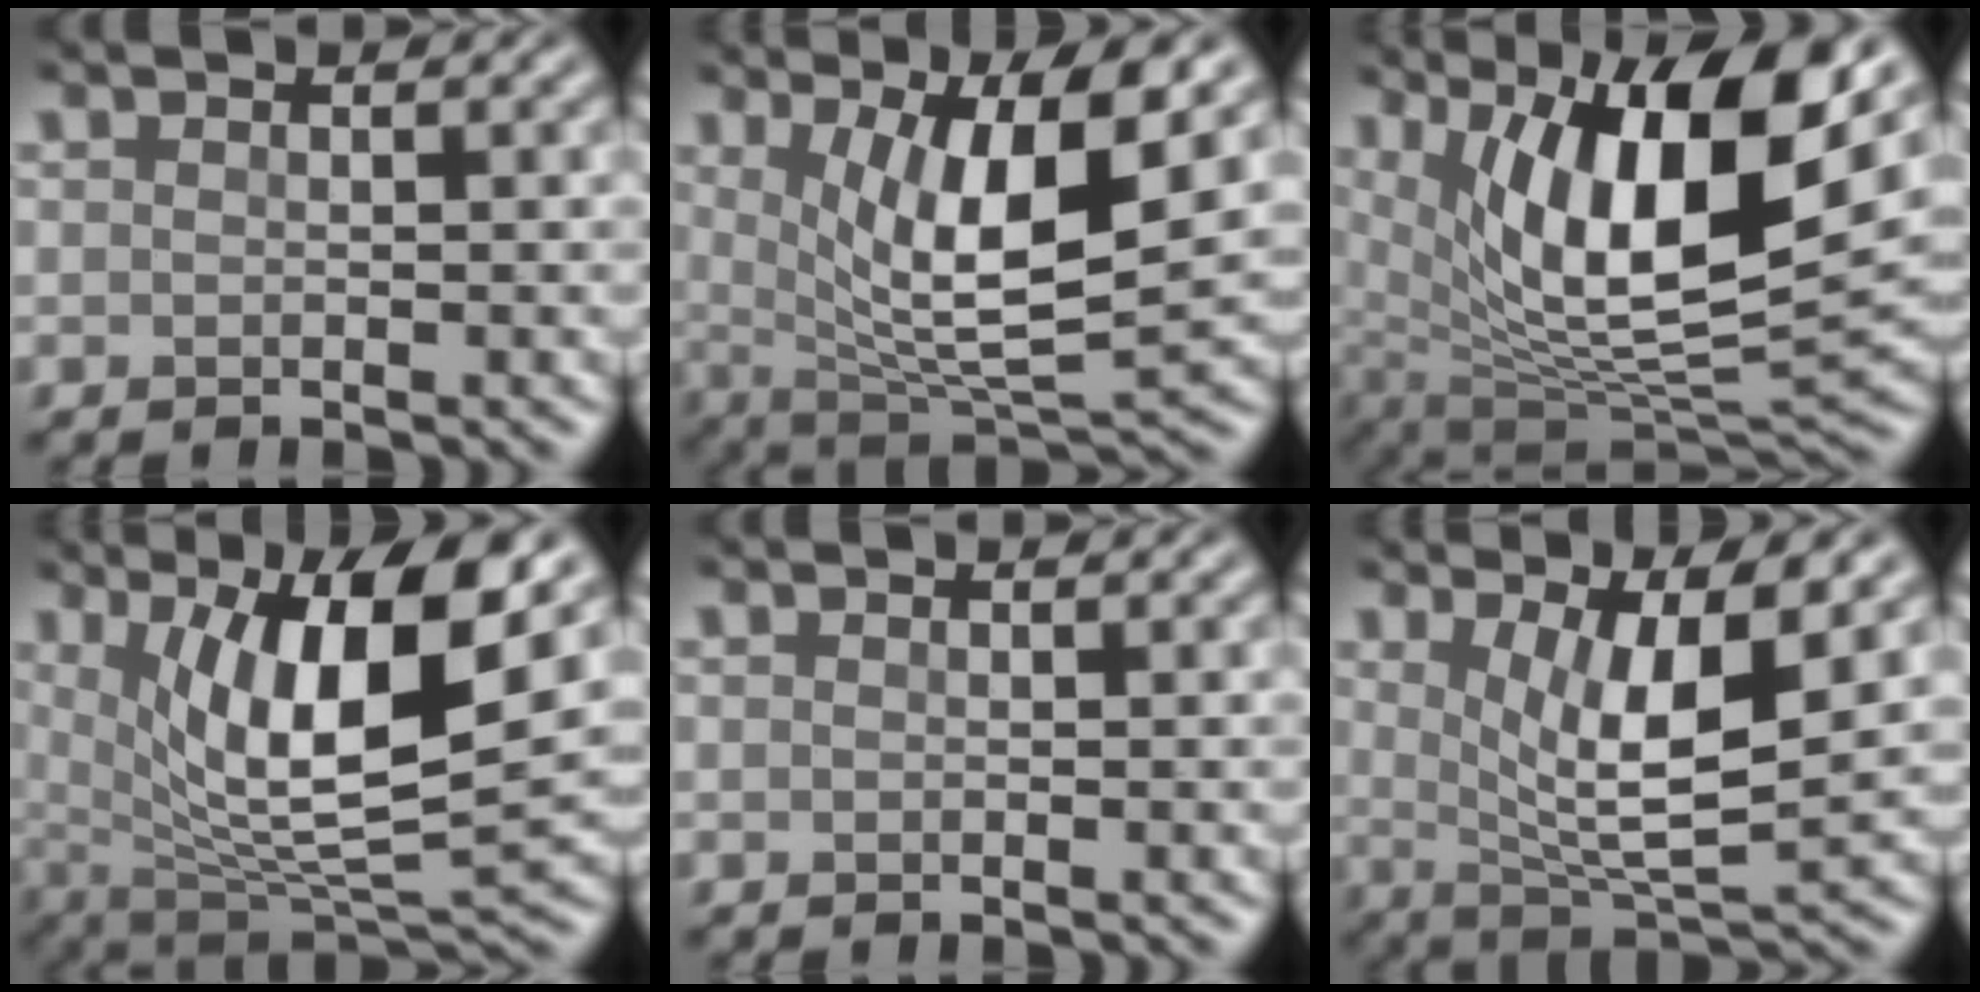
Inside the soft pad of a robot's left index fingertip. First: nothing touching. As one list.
[{"total": 8.7, "force": [2.2, 2.4, 8.0], "torque": [-0.138, -0.018, 0.045]}, {"total": 13.6, "force": [4.8, 4.7, 11.8], "torque": [-0.185, -0.010, 0.081]}, {"total": 11.2, "force": [3.6, 3.2, 10.1], "torque": [-0.167, -0.011, 0.069]}, {"total": 0.0}, {"total": 6.9, "force": [1.8, 2.0, 6.4], "torque": [-0.113, -0.017, 0.037]}]